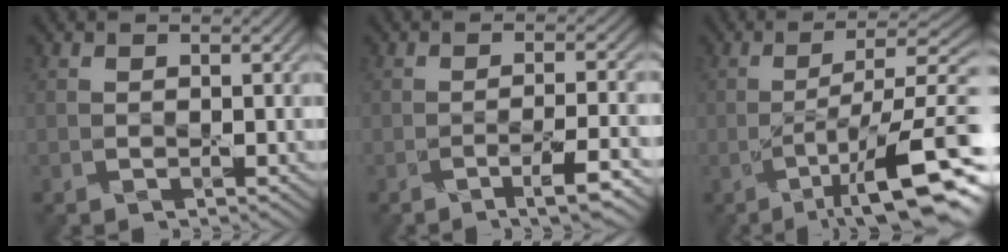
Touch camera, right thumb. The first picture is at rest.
{"total": 5.2, "force": [-2.8, 1.0, 4.3], "torque": [-0.064, 0.001, -0.047]}
{"total": 14.2, "force": [-5.4, 3.4, 12.7], "torque": [-0.200, 0.007, -0.084]}